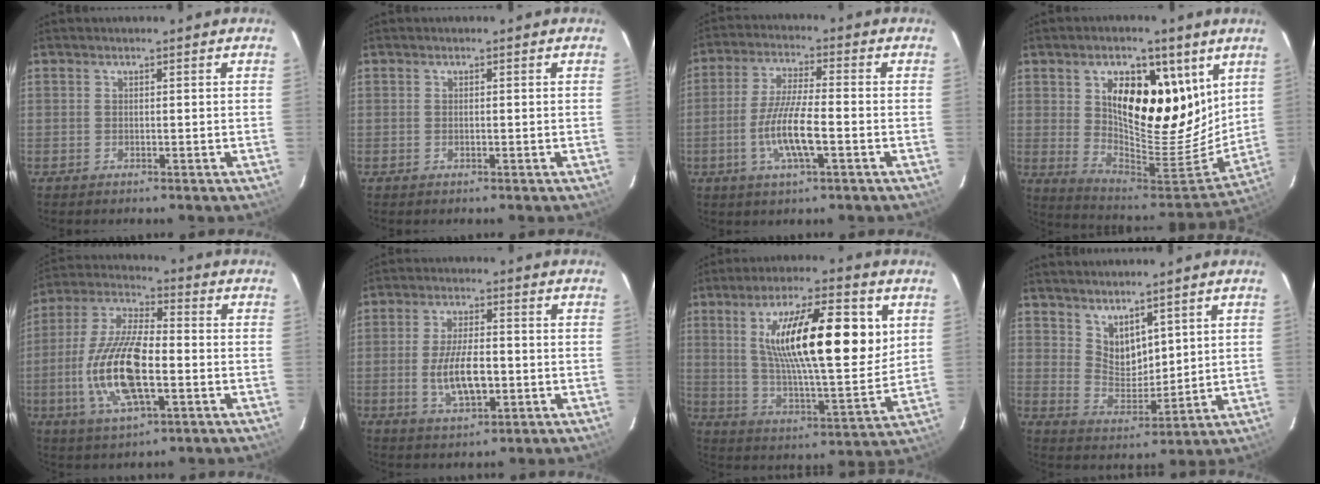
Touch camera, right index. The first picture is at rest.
{"total": 0.0}
{"total": 9.5, "force": [-3.0, 1.6, 8.9], "torque": [-0.177, -0.007, -0.058]}
{"total": 20.4, "force": [8.8, 10.4, 15.2], "torque": [-0.242, -0.008, 0.152]}
{"total": 17.2, "force": [-3.6, 6.3, 15.6], "torque": [-0.323, -0.006, -0.070]}
{"total": 9.1, "force": [-1.7, 3.7, 8.1], "torque": [-0.159, -0.008, -0.026]}
{"total": 21.9, "force": [6.8, 5.7, 20.0], "torque": [-0.333, 0.005, 0.113]}
{"total": 7.0, "force": [5.0, 3.7, 3.2], "torque": [-0.049, -0.004, 0.102]}